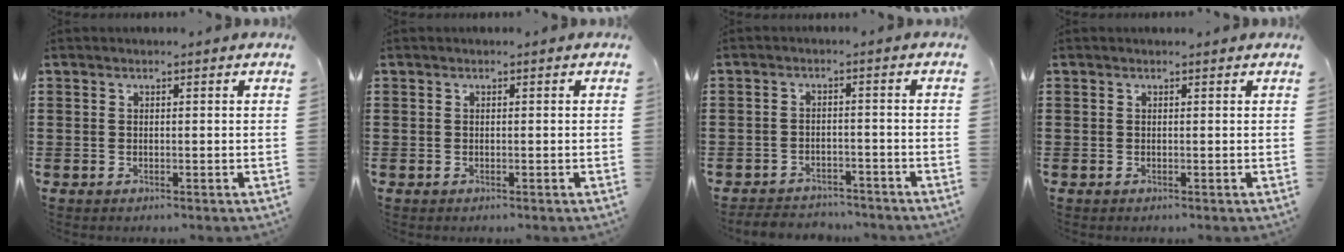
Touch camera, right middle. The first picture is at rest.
{"total": 0.0}
{"total": 3.1, "force": [-3.1, 0.5, -0.2], "torque": [-0.005, -0.003, -0.067]}
{"total": 0.0}